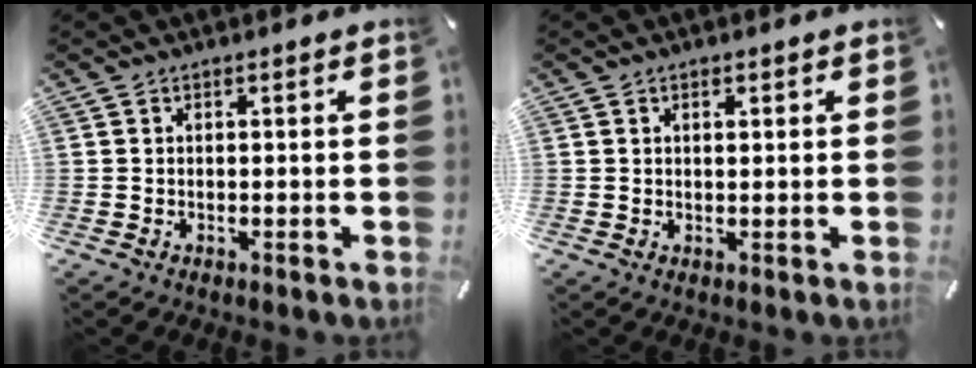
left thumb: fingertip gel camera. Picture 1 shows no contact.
{"total": 1.2, "force": [0.5, 0.6, 0.9], "torque": [-0.011, 0.001, 0.006]}